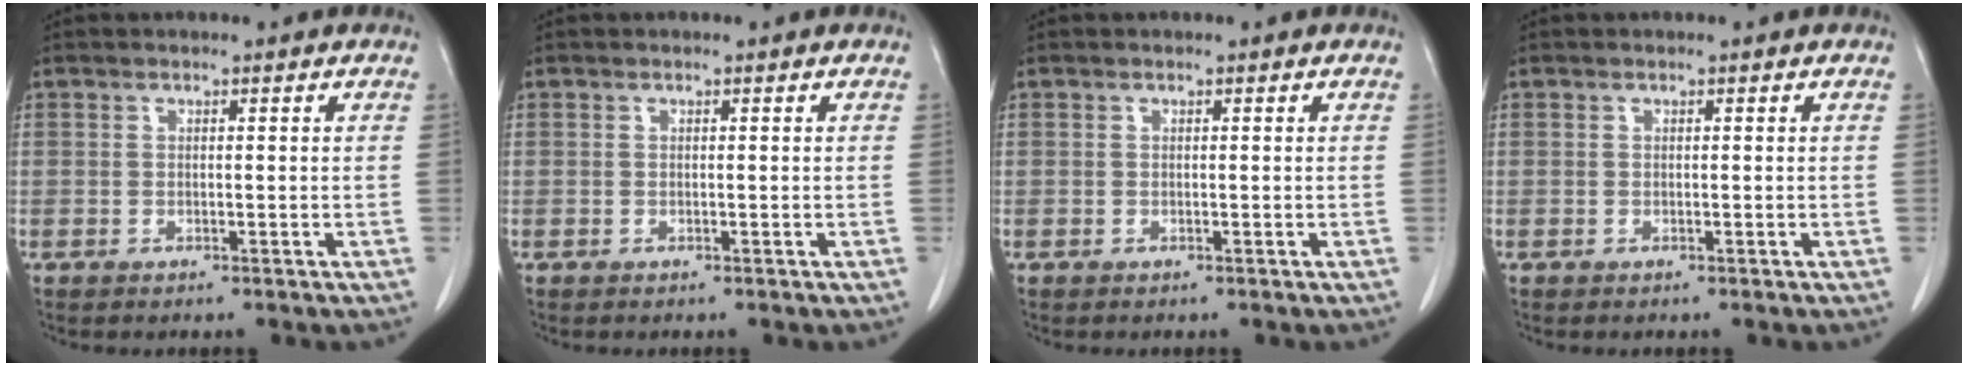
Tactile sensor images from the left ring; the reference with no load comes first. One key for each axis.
{"total": 0.0}
{"total": 0.0}
{"total": 0.0}